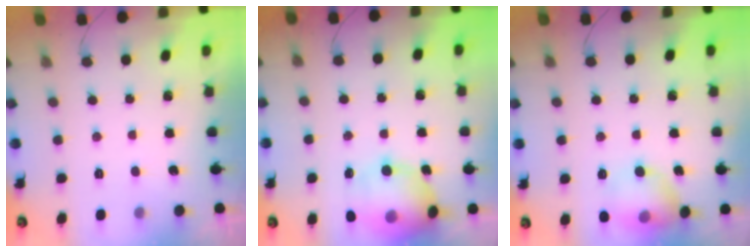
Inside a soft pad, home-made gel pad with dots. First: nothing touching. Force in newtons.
{"total": 15.8, "press": 15.4, "slide": 3.3}
{"total": 12.2, "press": 12.0, "slide": 1.7}